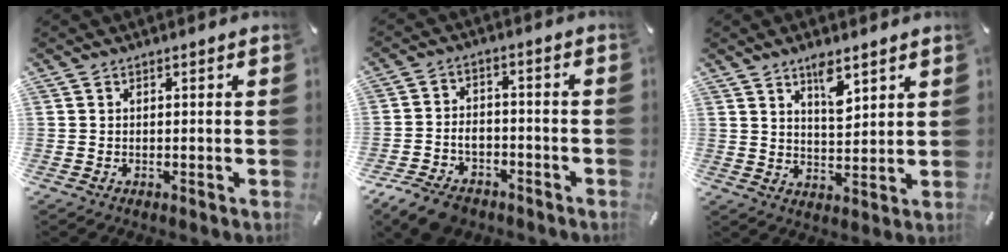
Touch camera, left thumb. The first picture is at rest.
{"total": 7.3, "force": [-4.5, 4.9, 2.8], "torque": [-0.051, 0.033, -0.081]}
{"total": 6.7, "force": [4.8, 2.7, 3.8], "torque": [-0.047, -0.031, 0.080]}